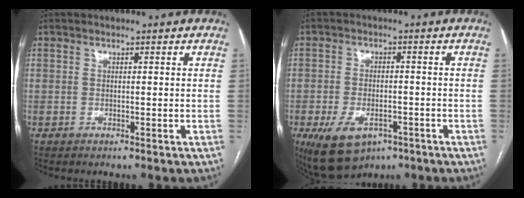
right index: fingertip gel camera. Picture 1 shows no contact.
{"total": 9.3, "force": [-5.1, 5.2, 5.8], "torque": [-0.107, -0.005, -0.071]}